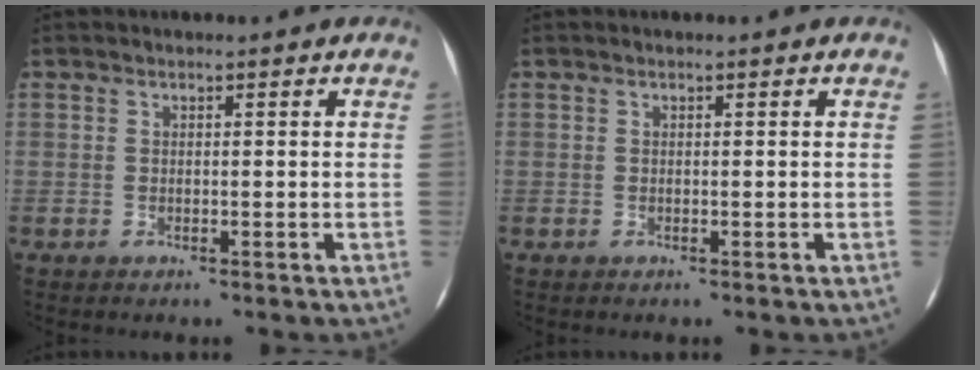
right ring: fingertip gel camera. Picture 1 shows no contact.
{"total": 0.0}